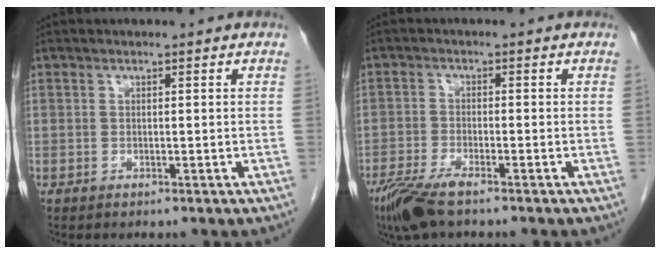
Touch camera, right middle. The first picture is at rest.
{"total": 6.2, "force": [-4.6, 1.0, 4.1], "torque": [-0.082, -0.017, -0.085]}